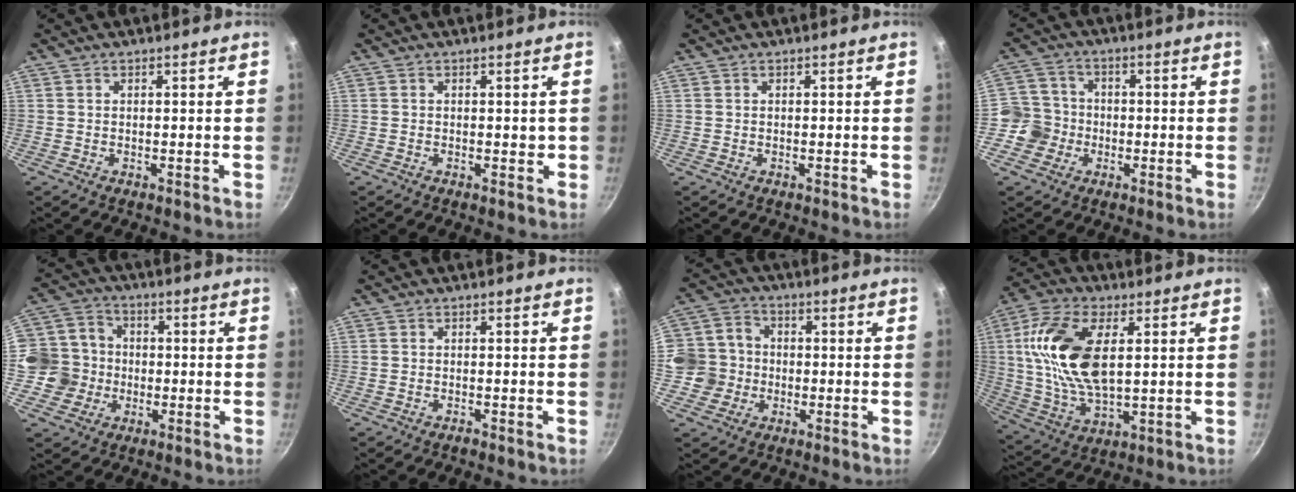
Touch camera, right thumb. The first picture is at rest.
{"total": 1.2, "force": [-0.1, 0.8, 0.9], "torque": [-0.002, 0.002, -0.002]}
{"total": 0.0}
{"total": 6.5, "force": [-2.0, 6.1, 1.1], "torque": [0.018, 0.024, -0.052]}
{"total": 10.3, "force": [-1.8, 9.7, 3.0], "torque": [-0.022, 0.030, -0.050]}
{"total": 0.6, "force": [-0.5, 0.0, 0.3], "torque": [-0.012, 0.005, -0.010]}
{"total": 8.4, "force": [-1.5, 7.9, 2.6], "torque": [-0.008, 0.024, -0.045]}
{"total": 17.6, "force": [3.5, 9.0, 14.7], "torque": [-0.283, -0.002, 0.066]}